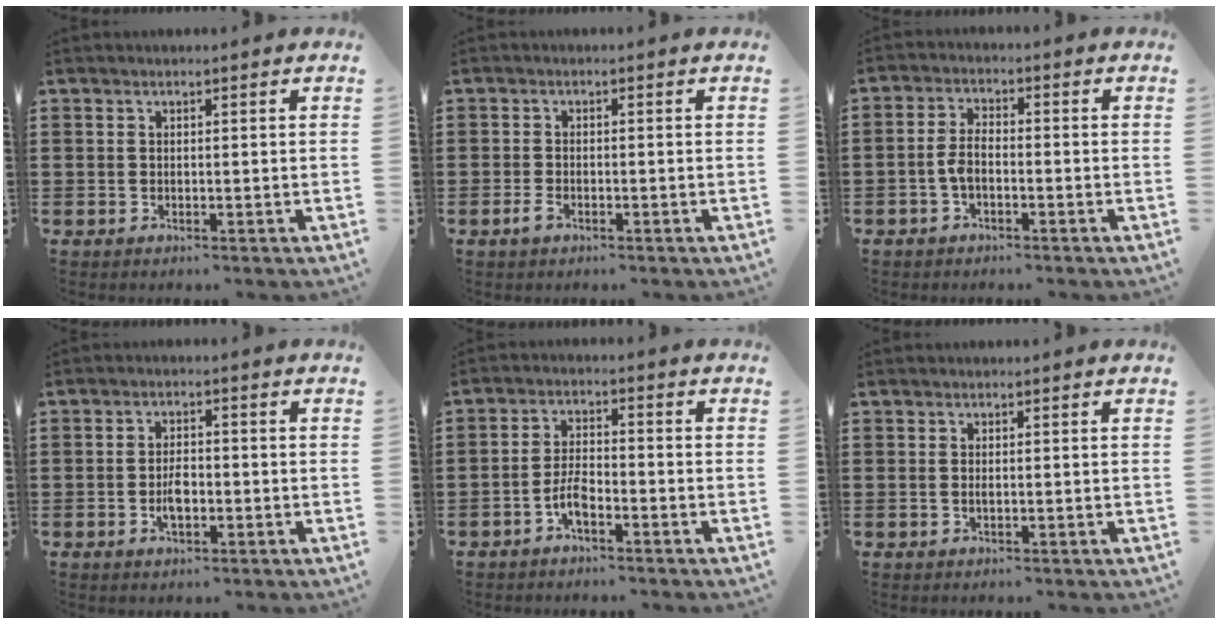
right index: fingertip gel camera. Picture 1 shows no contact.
{"total": 1.7, "force": [-1.0, 0.7, 1.2], "torque": [-0.039, -0.006, -0.024]}
{"total": 3.4, "force": [-1.6, 1.5, 2.6], "torque": [-0.070, 0.000, -0.036]}
{"total": 3.4, "force": [-1.0, 1.5, 2.8], "torque": [-0.059, 0.001, -0.019]}
{"total": 4.1, "force": [-2.4, 1.4, 3.0], "torque": [-0.074, 0.002, -0.052]}
{"total": 0.5, "force": [0.0, 0.1, 0.5], "torque": [-0.011, -0.004, 0.000]}